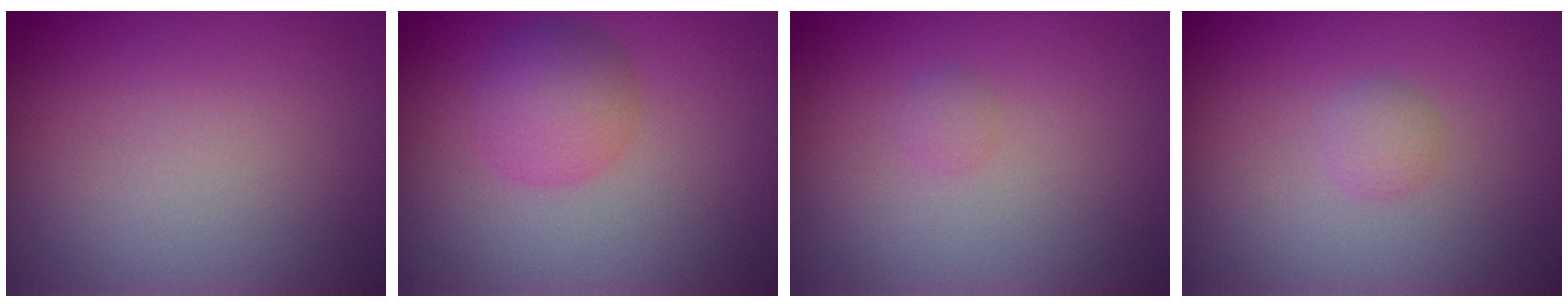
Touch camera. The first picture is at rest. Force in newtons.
{"total": 2.8, "press": 2.8, "slide": 0.1}
{"total": 0.5, "press": 0.5, "slide": 0.0}
{"total": 1.0, "press": 1.0, "slide": 0.0}